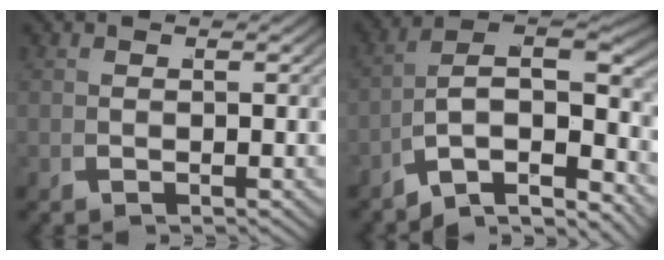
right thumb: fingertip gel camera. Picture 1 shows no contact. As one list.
[{"total": 13.1, "force": [-2.2, 9.5, 8.8], "torque": [-0.172, -0.048, -0.028]}]